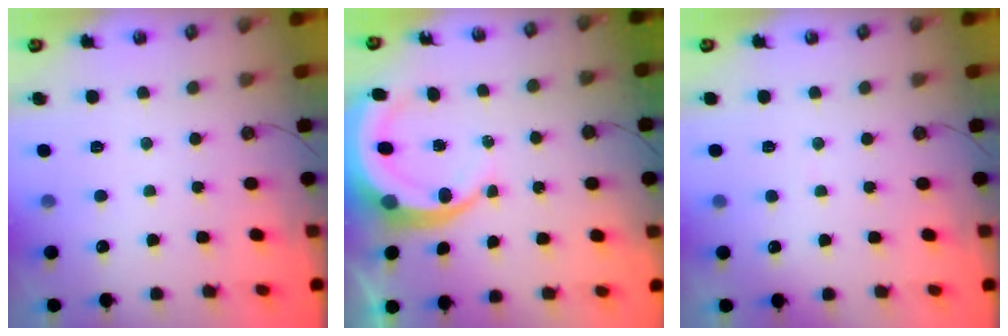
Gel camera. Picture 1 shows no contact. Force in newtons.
{"total": 7.8, "press": 7.7, "slide": 1.0}
{"total": 3.4, "press": 3.3, "slide": 0.4}